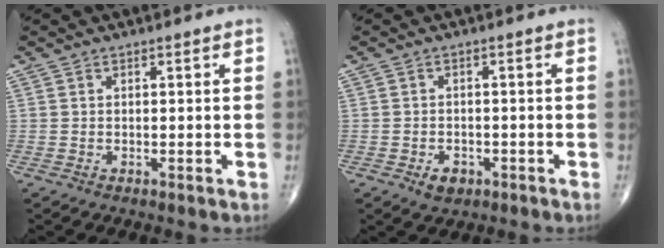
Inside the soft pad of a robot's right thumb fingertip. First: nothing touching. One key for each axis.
{"total": 3.0, "fx": -1.5, "fy": 2.0, "fz": 1.7, "tx": -0.020, "ty": 0.003, "tz": -0.019}